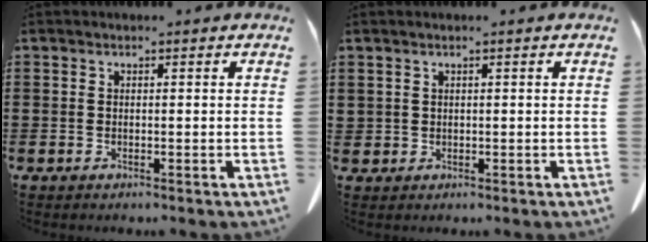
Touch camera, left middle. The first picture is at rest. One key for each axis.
{"total": 0.8, "fx": 0.6, "fy": 0.5, "fz": 0.2, "tx": -0.007, "ty": 0.000, "tz": 0.012}